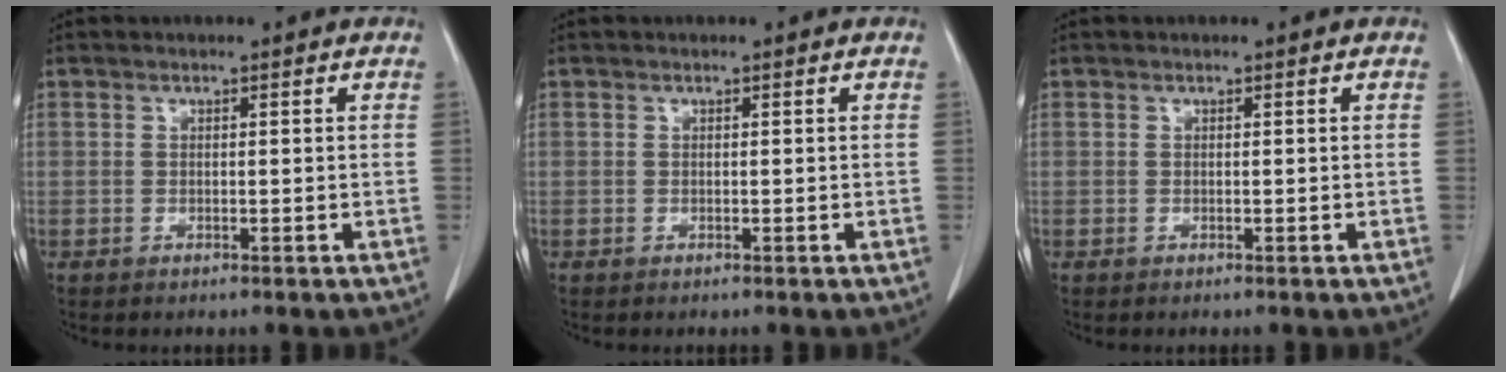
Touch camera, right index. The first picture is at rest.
{"total": 0.0}
{"total": 0.0}